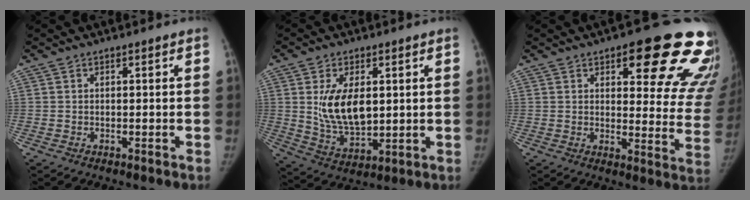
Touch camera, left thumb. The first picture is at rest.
{"total": 11.6, "force": [2.0, 6.6, 9.3], "torque": [-0.146, -0.020, 0.052]}
{"total": 22.2, "force": [12.7, 7.6, 16.6], "torque": [-0.145, -0.055, 0.149]}